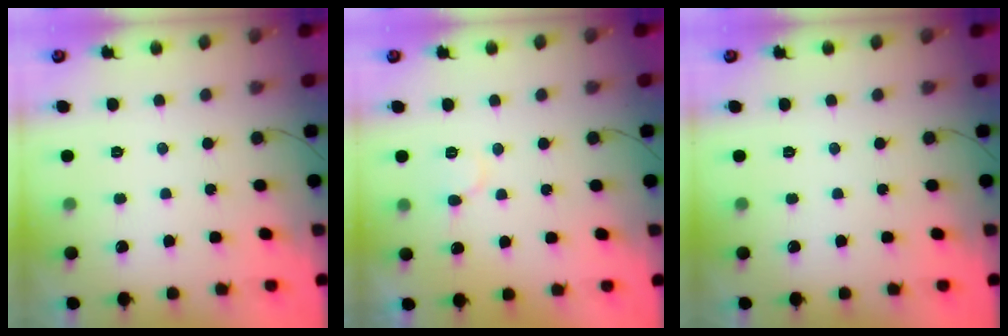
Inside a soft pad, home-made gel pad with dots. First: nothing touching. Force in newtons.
{"total": 6.7, "press": 6.6, "slide": 0.7}
{"total": 0.0}